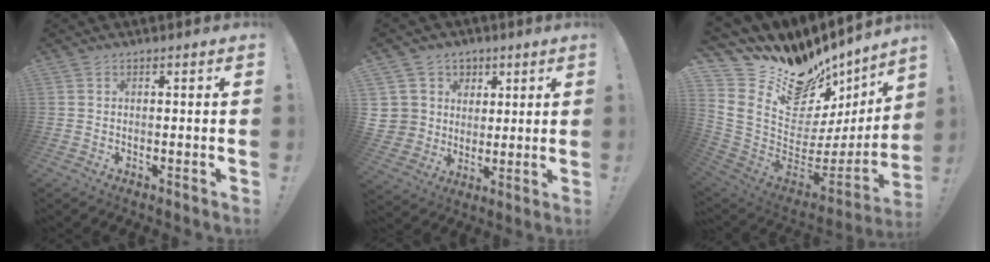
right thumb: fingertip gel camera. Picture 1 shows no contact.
{"total": 8.6, "force": [2.6, 8.0, 1.5], "torque": [-0.019, -0.017, 0.059]}
{"total": 18.2, "force": [12.3, 10.3, 8.6], "torque": [-0.115, -0.119, 0.253]}